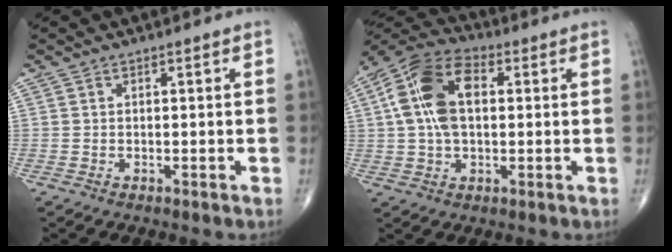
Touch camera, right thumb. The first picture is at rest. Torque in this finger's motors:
{"motor_torque": [0.99, 0.95, 1.55, 0.79, 0.16]}